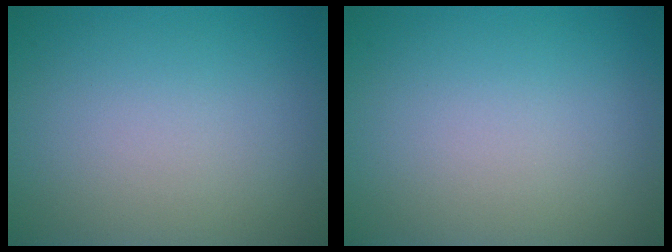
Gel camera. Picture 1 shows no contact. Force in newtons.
{"total": 0.0}